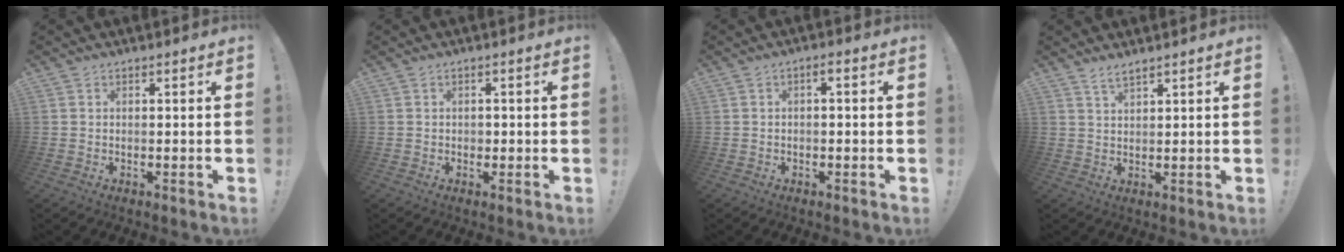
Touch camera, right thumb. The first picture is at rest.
{"total": 1.2, "force": [-0.5, 1.0, 0.5], "torque": [-0.012, 0.005, -0.009]}
{"total": 1.8, "force": [-0.9, 0.5, 1.5], "torque": [-0.029, 0.011, -0.018]}
{"total": 2.6, "force": [2.3, 0.2, 1.2], "torque": [-0.022, -0.016, 0.041]}